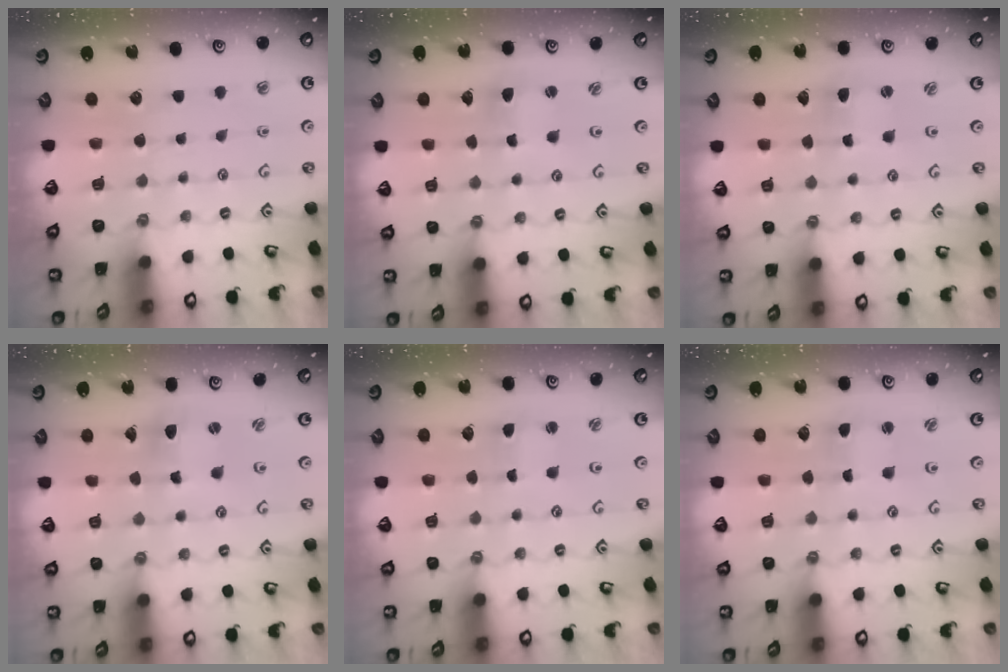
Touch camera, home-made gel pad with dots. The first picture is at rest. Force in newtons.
{"total": 3.0, "press": 2.9, "slide": 0.4}
{"total": 1.9, "press": 1.9, "slide": 0.3}
{"total": 4.7, "press": 4.7, "slide": 0.5}
{"total": 1.6, "press": 1.6, "slide": 0.3}
{"total": 0.9, "press": 0.9, "slide": 0.3}